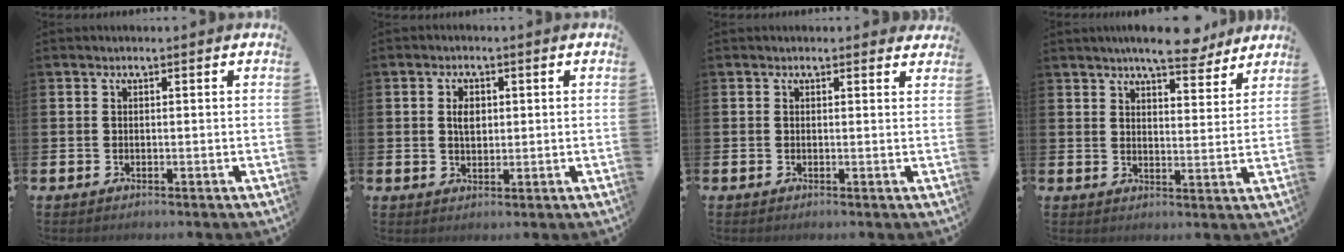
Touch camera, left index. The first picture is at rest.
{"total": 2.5, "force": [0.6, 1.6, 1.8], "torque": [-0.021, 0.000, 0.006]}
{"total": 0.7, "force": [0.6, 0.2, 0.3], "torque": [0.003, -0.001, 0.009]}
{"total": 7.5, "force": [6.9, 1.3, 2.8], "torque": [-0.052, -0.029, 0.122]}